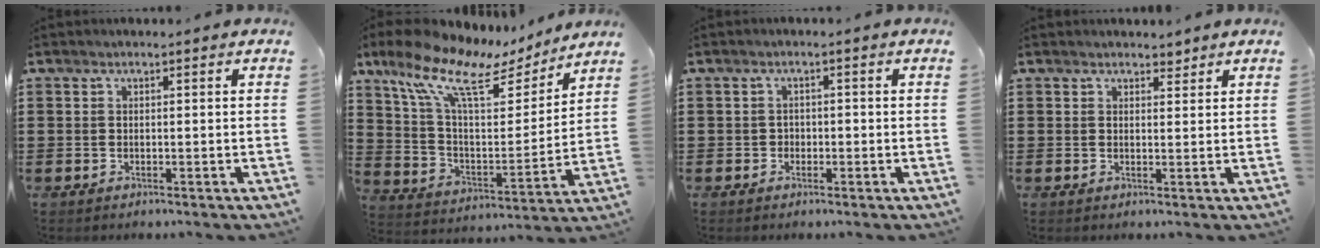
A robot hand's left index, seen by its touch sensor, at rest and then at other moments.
{"total": 13.0, "force": [9.4, 3.7, 8.2], "torque": [-0.201, -0.056, 0.159]}
{"total": 1.1, "force": [-0.2, 1.0, 0.4], "torque": [-0.012, 0.003, -0.006]}
{"total": 2.0, "force": [1.8, 0.9, 0.4], "torque": [-0.003, 0.001, 0.033]}